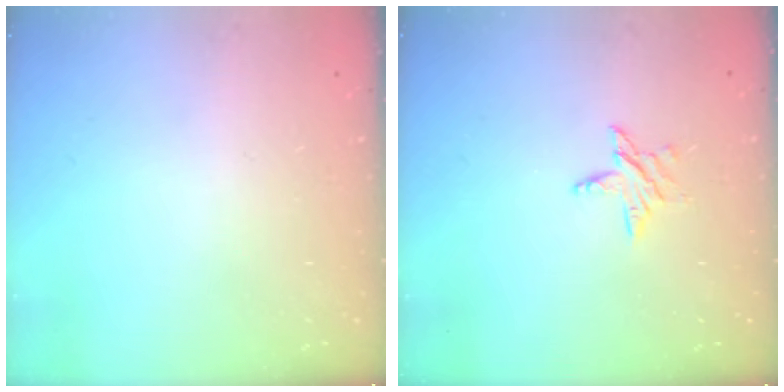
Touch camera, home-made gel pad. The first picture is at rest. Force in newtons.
{"total": 5.0, "press": 5.0, "slide": 0.6}